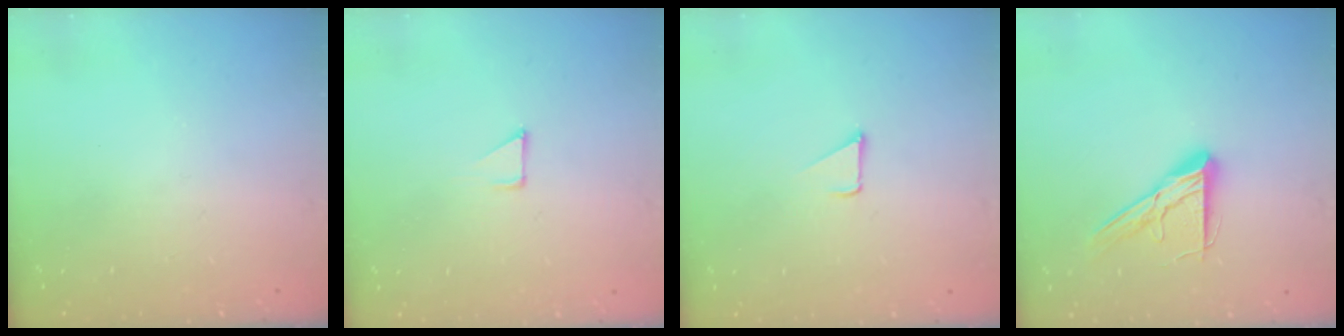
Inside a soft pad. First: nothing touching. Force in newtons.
{"total": 4.8, "press": 4.8, "slide": 0.2}
{"total": 2.3, "press": 2.3, "slide": 0.2}
{"total": 12.3, "press": 12.3, "slide": 1.0}